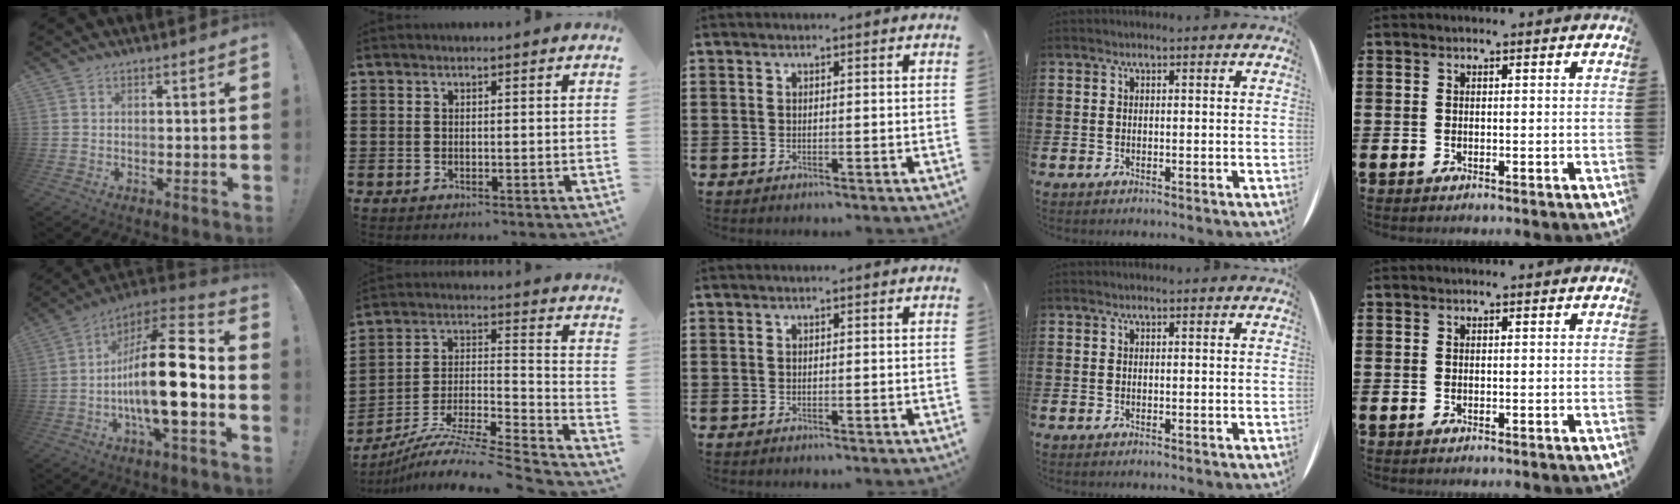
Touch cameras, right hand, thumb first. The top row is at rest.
{"thumb": {"total": 23.1, "force": [-3.5, 6.7, 21.9], "torque": [-0.381, 0.016, -0.063]}, "index": {"total": 8.5, "force": [-7.5, 0.2, 4.0], "torque": [-0.073, -0.003, -0.155]}}